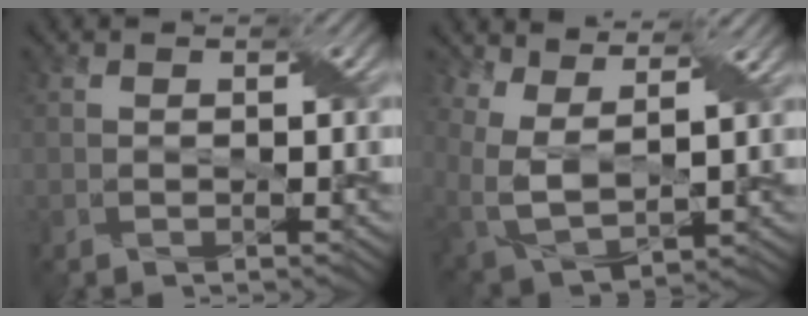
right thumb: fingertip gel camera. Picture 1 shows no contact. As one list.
[{"total": 9.6, "force": [5.8, 4.6, 6.1], "torque": [-0.165, 0.000, 0.114]}]